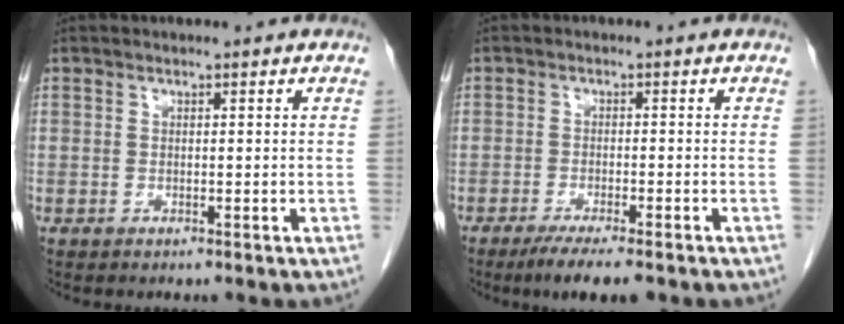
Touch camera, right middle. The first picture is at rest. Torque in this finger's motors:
{"motor_torque": [0.89, -0.48, 0.15, 0.09]}